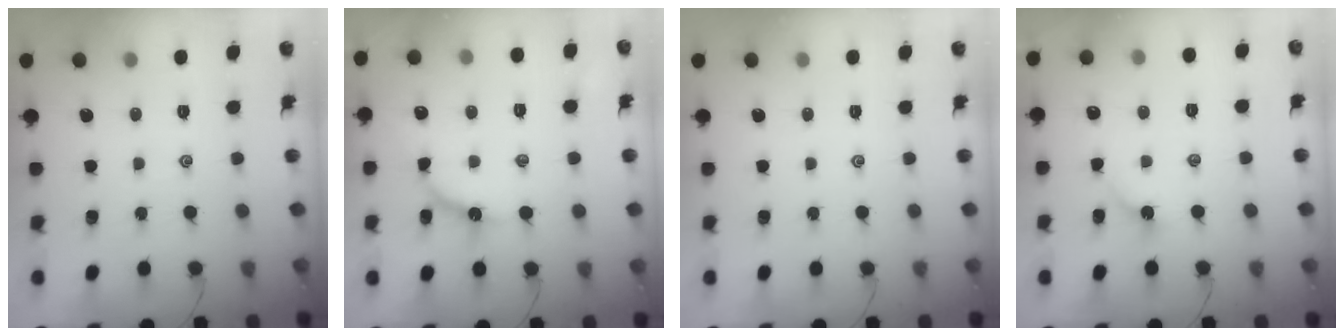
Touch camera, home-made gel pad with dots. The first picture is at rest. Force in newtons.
{"total": 10.2, "press": 10.2, "slide": 0.6}
{"total": 0.0}
{"total": 2.7, "press": 2.7, "slide": 0.4}